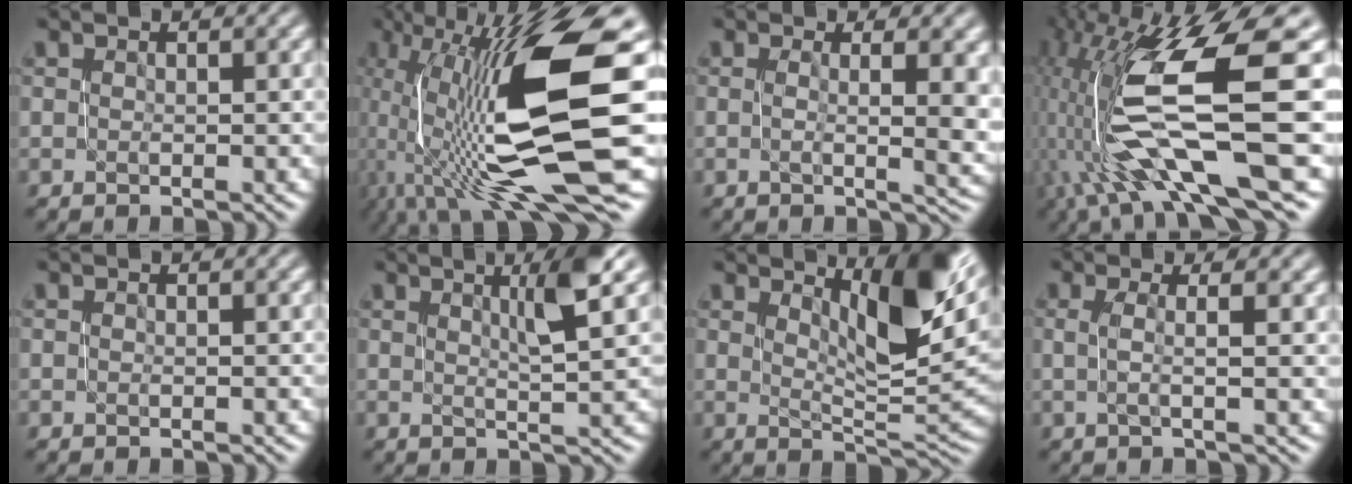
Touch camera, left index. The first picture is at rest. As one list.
[{"total": 15.5, "force": [-1.2, 4.9, 14.6], "torque": [-0.287, 0.003, -0.016]}, {"total": 6.6, "force": [0.6, 2.6, 6.1], "torque": [-0.064, -0.005, 0.008]}, {"total": 13.3, "force": [-1.3, 4.2, 12.6], "torque": [-0.264, -0.004, -0.011]}, {"total": 0.0}, {"total": 5.1, "force": [2.0, 0.5, 4.6], "torque": [-0.065, 0.003, 0.037]}, {"total": 8.7, "force": [4.2, 2.0, 7.3], "torque": [-0.108, -0.004, 0.080]}, {"total": 2.3, "force": [0.1, 0.6, 2.2], "torque": [-0.040, -0.001, 0.002]}]